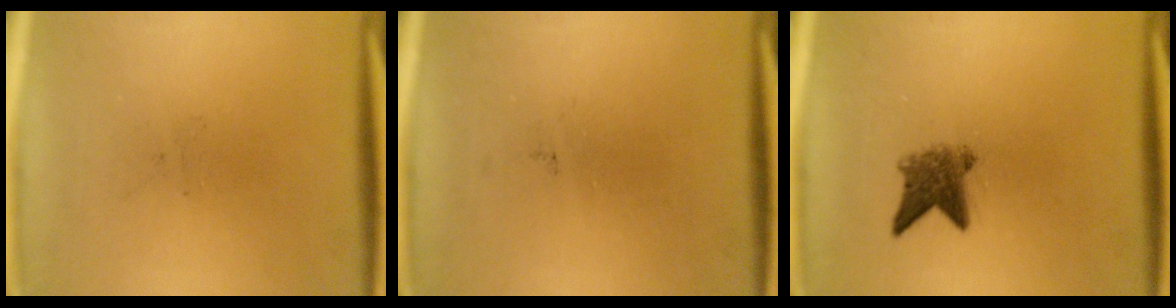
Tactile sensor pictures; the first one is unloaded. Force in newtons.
{"total": 0.0}
{"total": 4.0}